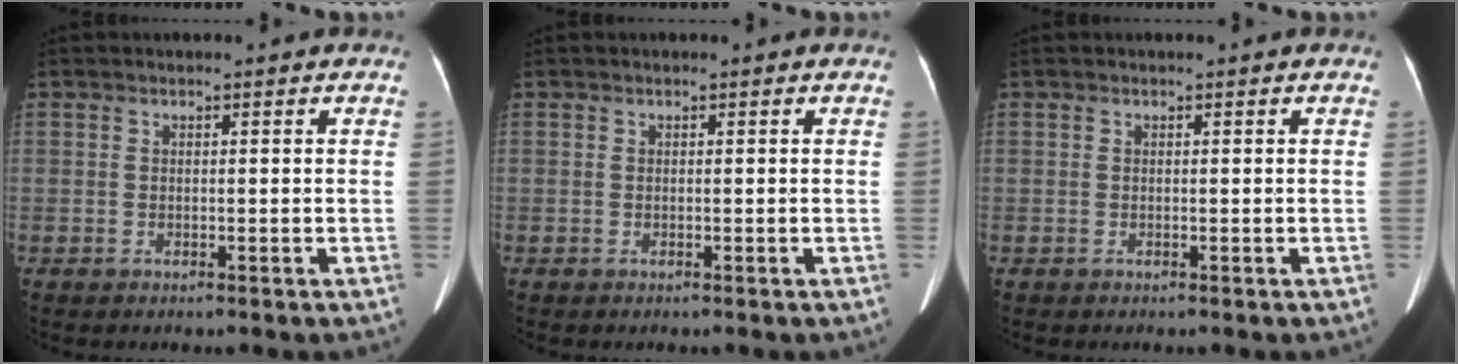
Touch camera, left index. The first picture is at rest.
{"total": 0.0}
{"total": 0.0}